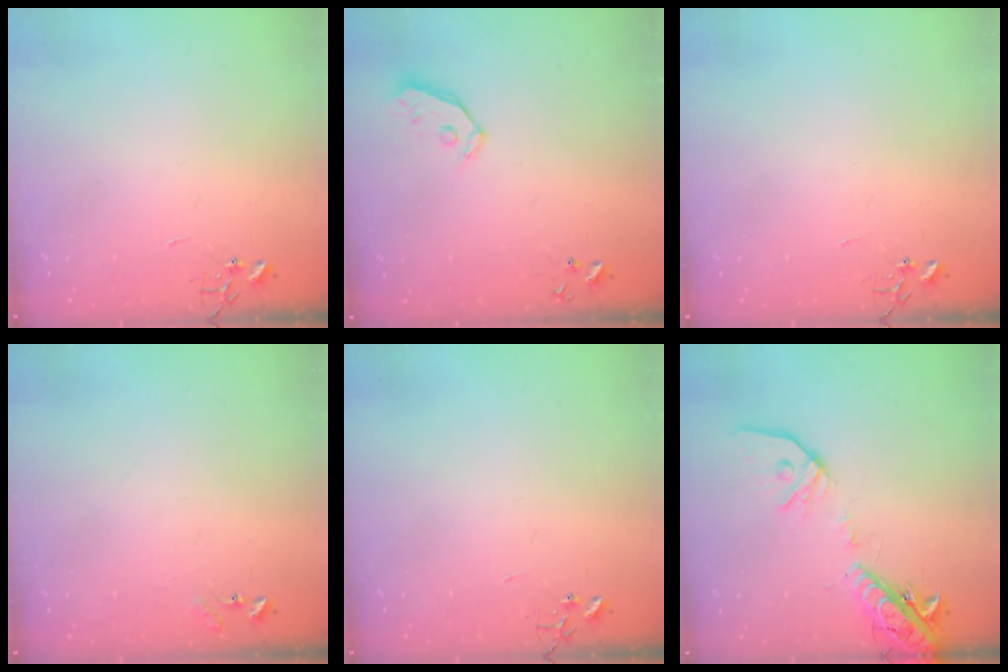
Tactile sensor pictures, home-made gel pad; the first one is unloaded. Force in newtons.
{"total": 4.8, "press": 4.8, "slide": 0.5}
{"total": 0.0}
{"total": 7.7, "press": 7.6, "slide": 0.6}
{"total": 0.0}
{"total": 15.6, "press": 15.3, "slide": 3.2}